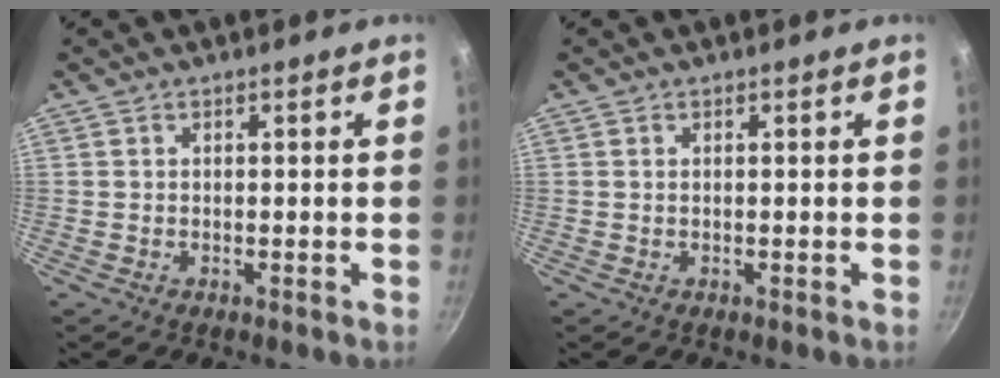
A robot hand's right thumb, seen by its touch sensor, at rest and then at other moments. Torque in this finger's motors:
{"motor_torque": [0.19, 0.10, 0.15, -0.19, 0.02]}